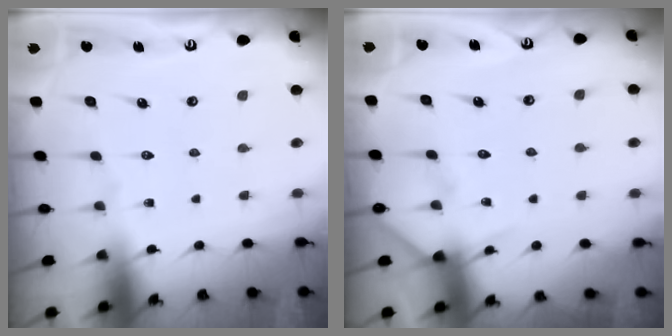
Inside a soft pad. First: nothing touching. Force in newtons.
{"total": 5.9, "press": 5.9, "slide": 0.4}